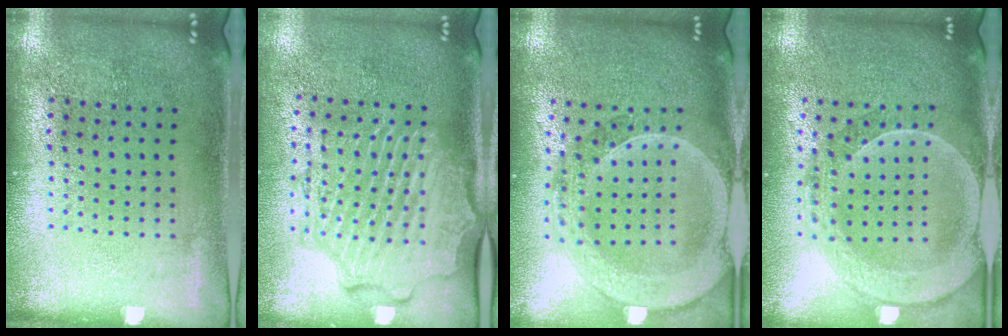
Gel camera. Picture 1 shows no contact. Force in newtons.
{"total": 2.4, "press": 2.2, "slide": 0.9}
{"total": 2.7, "press": 2.4, "slide": 1.1}
{"total": 2.3, "press": 2.1, "slide": 0.9}